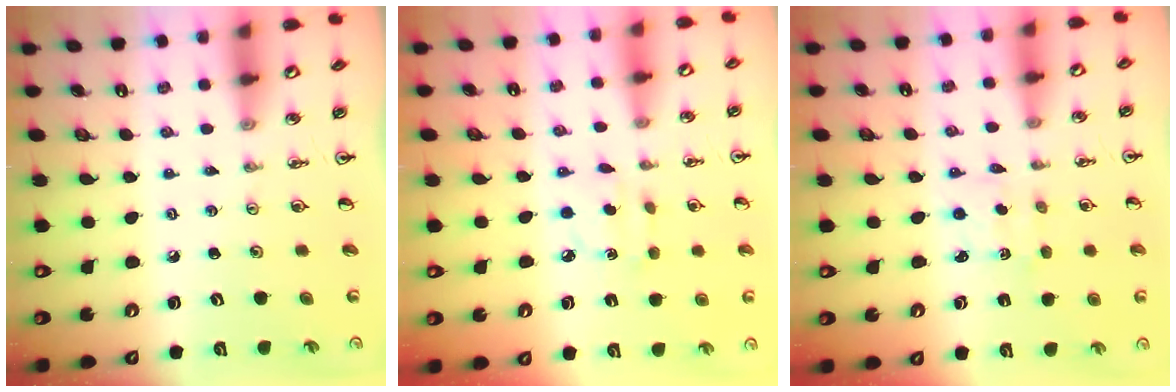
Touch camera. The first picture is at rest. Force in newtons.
{"total": 2.9, "press": 2.8, "slide": 0.5}
{"total": 1.7, "press": 1.5, "slide": 0.8}